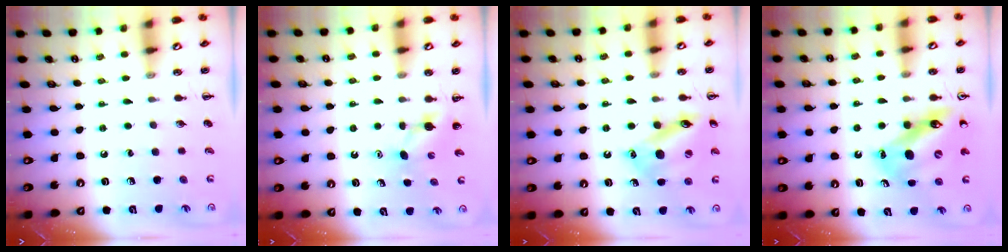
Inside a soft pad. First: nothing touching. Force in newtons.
{"total": 2.9, "press": 2.8, "slide": 0.8}
{"total": 15.5, "press": 15.4, "slide": 1.9}
{"total": 13.8, "press": 13.1, "slide": 4.2}